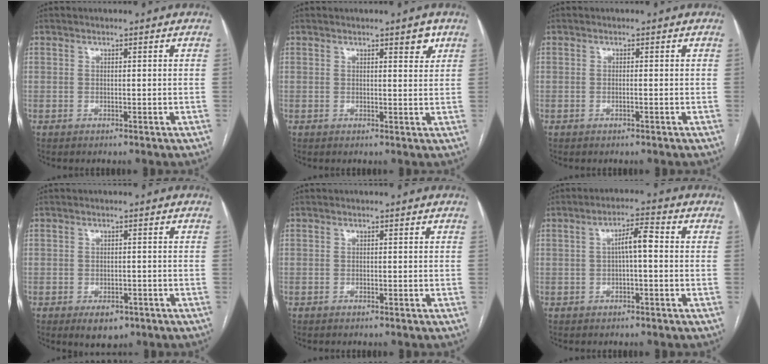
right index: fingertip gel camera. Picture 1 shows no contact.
{"total": 2.4, "force": [1.5, 0.6, 1.7], "torque": [-0.023, -0.005, 0.020]}
{"total": 0.5, "force": [-0.2, -0.1, 0.5], "torque": [-0.010, 0.001, -0.003]}
{"total": 4.2, "force": [-2.5, 2.4, 2.4], "torque": [-0.034, -0.002, -0.025]}
{"total": 0.0}
{"total": 4.2, "force": [0.1, 0.8, 4.1], "torque": [-0.070, 0.014, 0.001]}